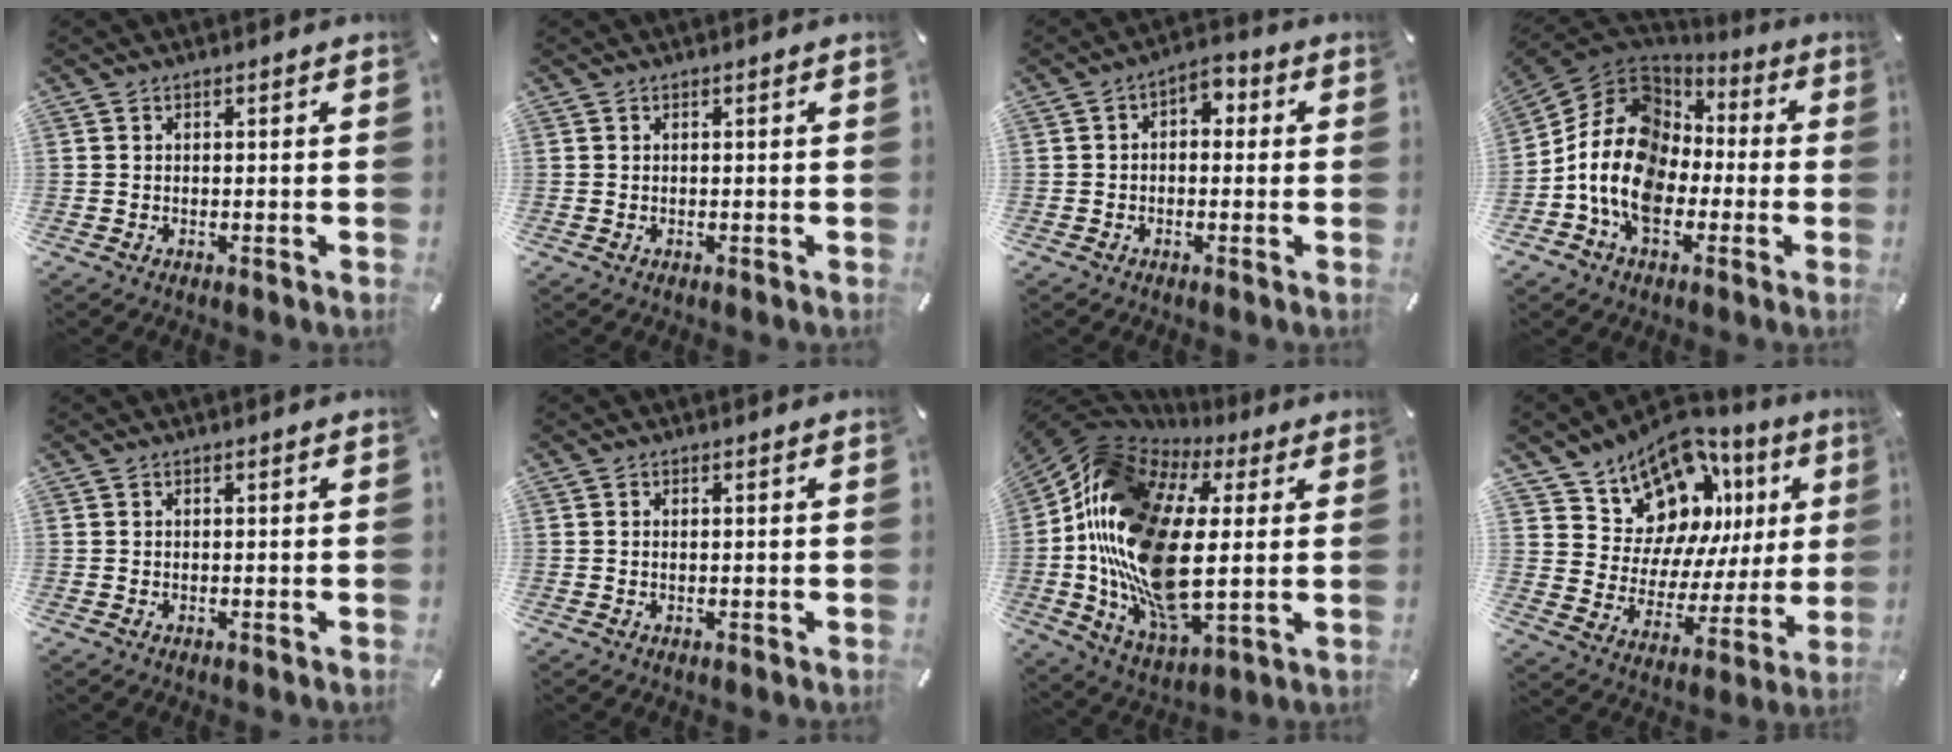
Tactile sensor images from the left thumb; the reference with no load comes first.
{"total": 0.0}
{"total": 3.3, "force": [-0.9, 2.4, 2.0], "torque": [-0.037, 0.016, -0.019]}
{"total": 17.1, "force": [-3.5, 13.6, 9.7], "torque": [-0.215, 0.023, -0.067]}
{"total": 0.0}
{"total": 0.0}
{"total": 23.7, "force": [1.5, 14.2, 18.9], "torque": [-0.434, -0.024, 0.020]}
{"total": 14.0, "force": [10.7, 8.3, 3.7], "torque": [-0.066, -0.105, 0.193]}